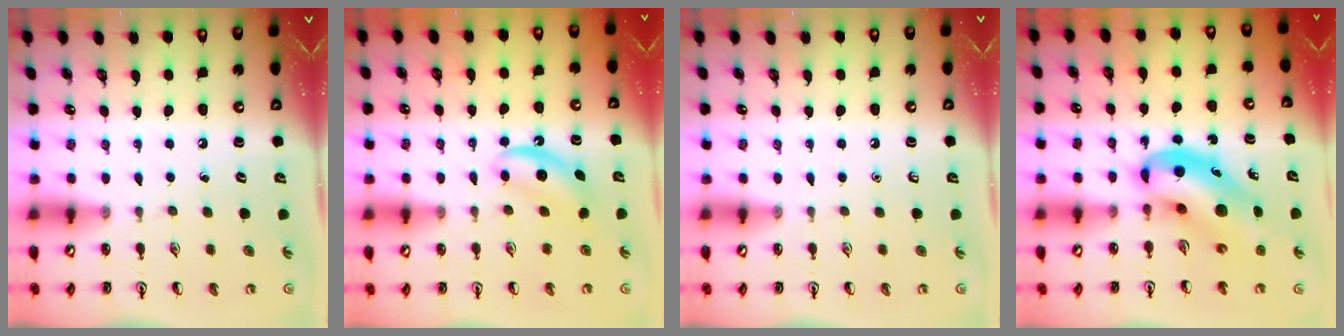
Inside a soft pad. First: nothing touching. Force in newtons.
{"total": 4.7, "press": 4.6, "slide": 0.7}
{"total": 0.0}
{"total": 10.0, "press": 9.6, "slide": 2.8}